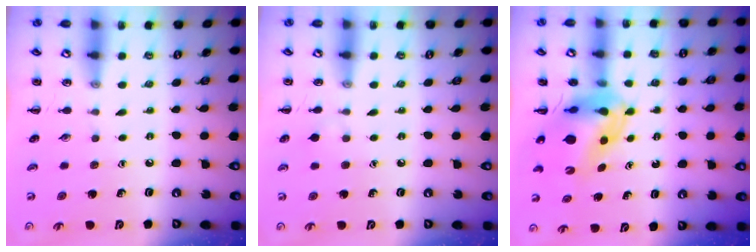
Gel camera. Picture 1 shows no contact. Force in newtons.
{"total": 4.0, "press": 3.7, "slide": 1.6}
{"total": 10.2, "press": 9.8, "slide": 2.8}